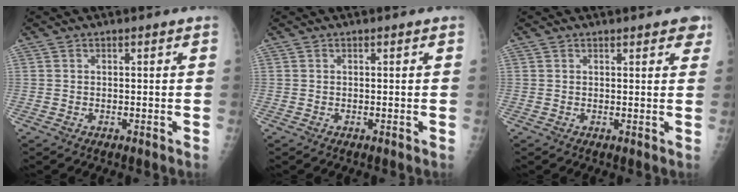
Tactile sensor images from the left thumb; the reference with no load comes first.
{"total": 0.0}
{"total": 3.3, "force": [2.2, 1.3, 2.0], "torque": [-0.003, -0.003, 0.023]}